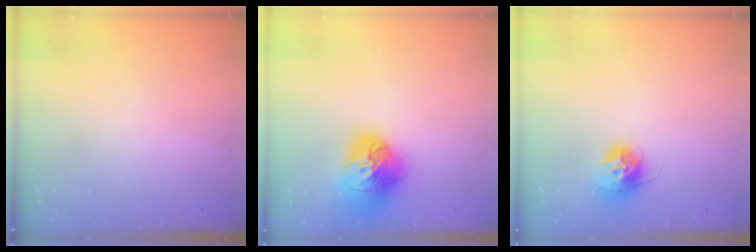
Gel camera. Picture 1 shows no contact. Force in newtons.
{"total": 18.0, "press": 17.9, "slide": 1.9}
{"total": 11.1, "press": 11.1, "slide": 0.9}